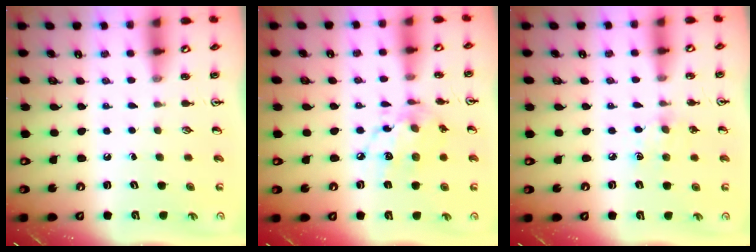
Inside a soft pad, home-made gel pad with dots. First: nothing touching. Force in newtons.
{"total": 12.5, "press": 12.5, "slide": 0.8}
{"total": 7.2, "press": 7.2, "slide": 0.8}